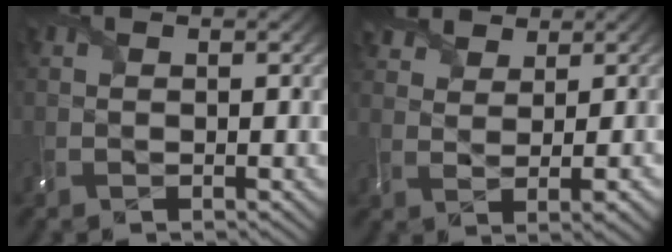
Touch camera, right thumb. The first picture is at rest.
{"total": 4.5, "force": [3.5, 1.8, 2.2], "torque": [-0.044, 0.007, 0.062]}